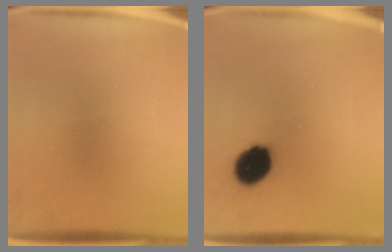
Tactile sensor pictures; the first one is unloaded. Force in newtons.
{"total": 11.1}